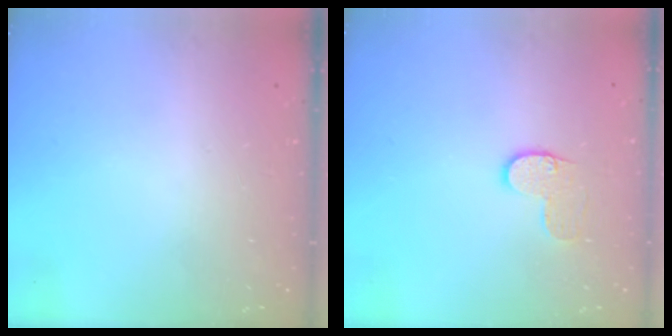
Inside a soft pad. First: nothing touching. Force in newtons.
{"total": 6.3, "press": 6.3, "slide": 0.3}